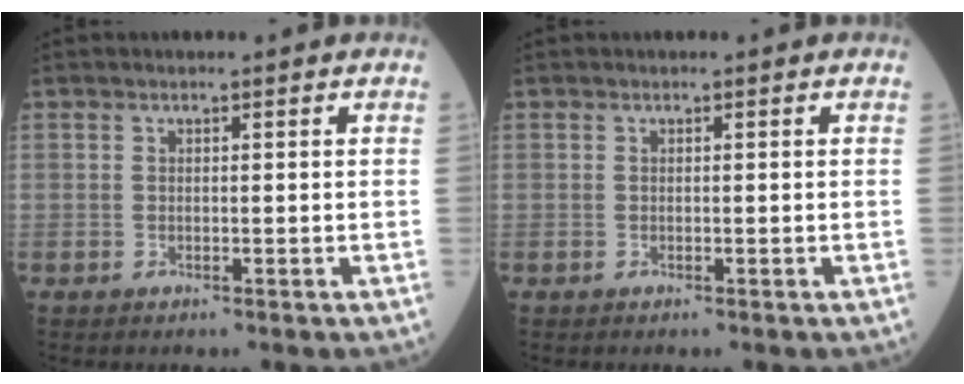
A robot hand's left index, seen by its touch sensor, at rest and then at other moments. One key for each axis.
{"total": 0.0}